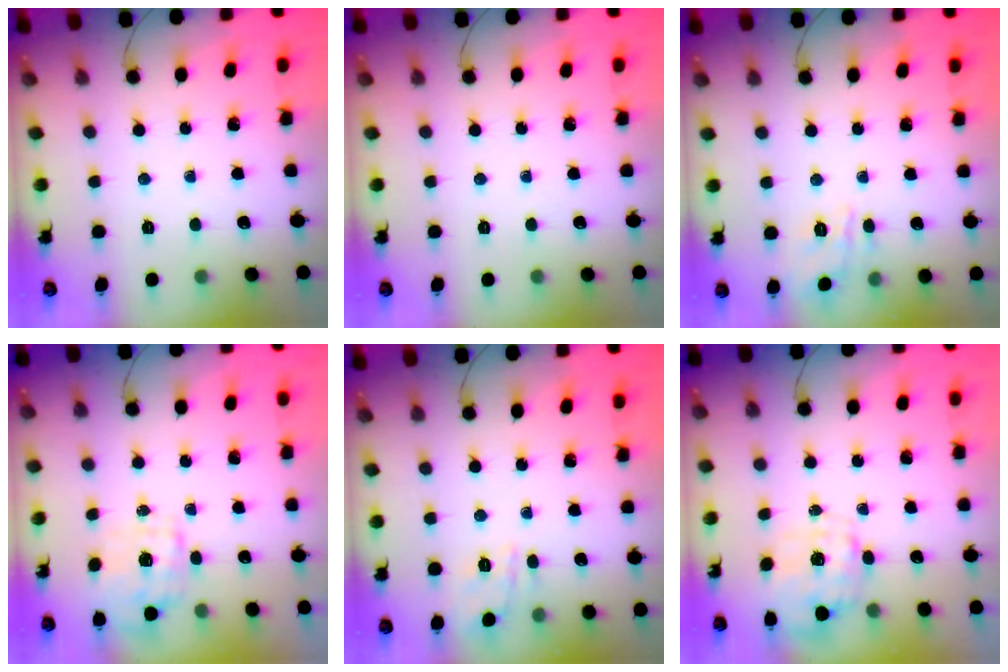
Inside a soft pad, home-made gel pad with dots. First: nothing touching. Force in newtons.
{"total": 0.0}
{"total": 7.7, "press": 7.7, "slide": 0.9}
{"total": 1.9, "press": 1.9, "slide": 0.5}
{"total": 2.4, "press": 2.0, "slide": 1.3}
{"total": 2.8, "press": 2.7, "slide": 0.9}